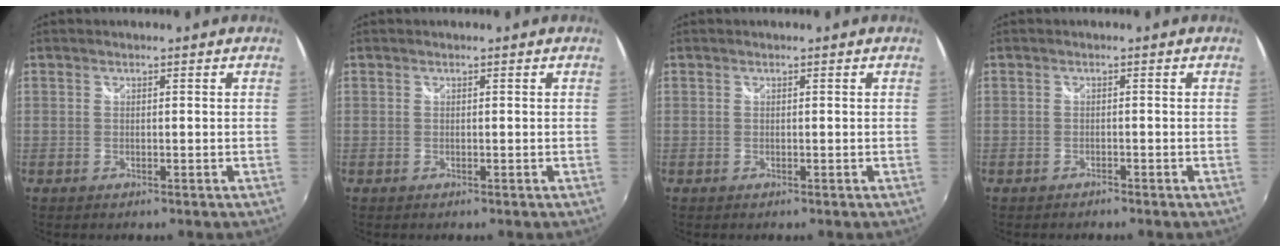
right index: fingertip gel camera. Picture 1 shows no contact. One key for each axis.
{"total": 0.0}
{"total": 0.0}
{"total": 1.0, "fx": -1.0, "fy": 0.2, "fz": 0.1, "tx": -0.003, "ty": -0.004, "tz": -0.017}